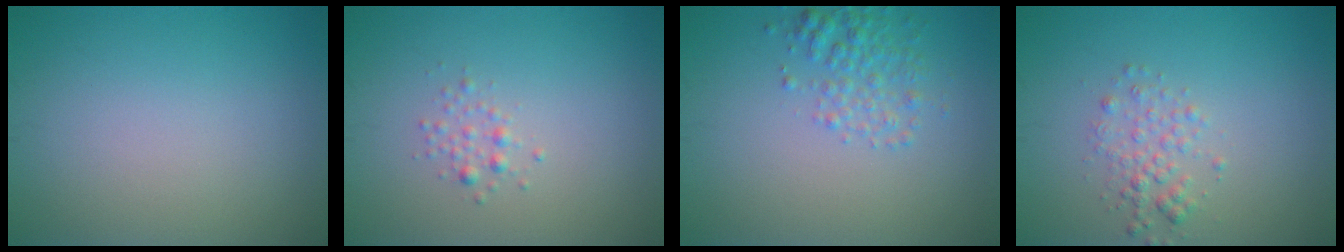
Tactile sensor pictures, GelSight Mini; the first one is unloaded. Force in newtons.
{"total": 1.1, "press": 1.1, "slide": 0.0}
{"total": 2.5, "press": 2.5, "slide": 0.1}
{"total": 2.0, "press": 2.0, "slide": 0.1}